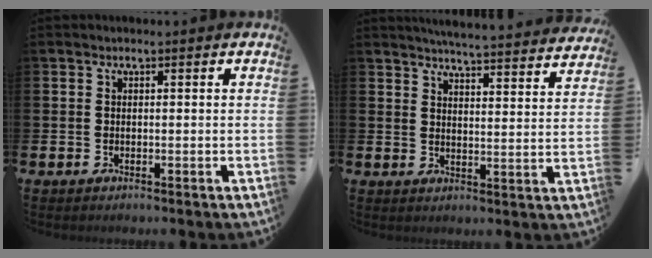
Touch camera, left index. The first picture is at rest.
{"total": 5.3, "force": [5.3, -0.1, 0.7], "torque": [-0.019, -0.042, 0.090]}